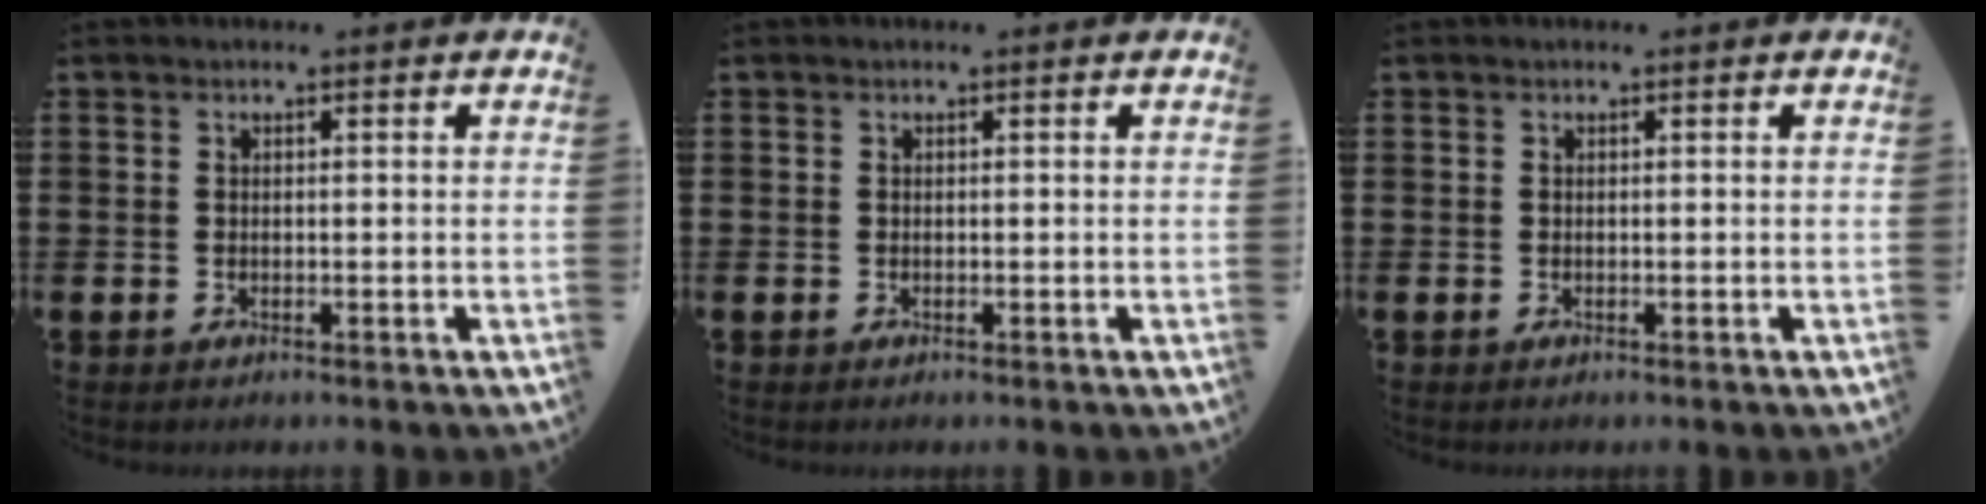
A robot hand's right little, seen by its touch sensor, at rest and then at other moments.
{"total": 0.0}
{"total": 0.0}